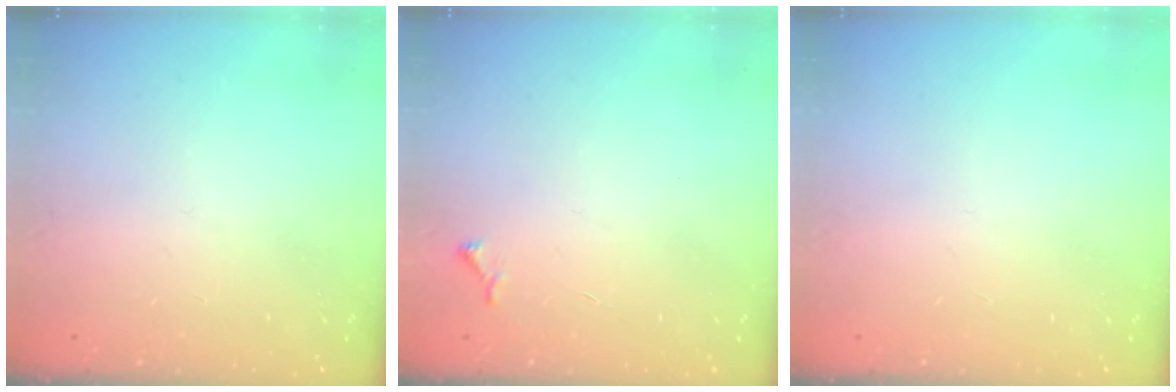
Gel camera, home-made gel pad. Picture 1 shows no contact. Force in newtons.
{"total": 3.7, "press": 3.6, "slide": 0.5}
{"total": 0.0}